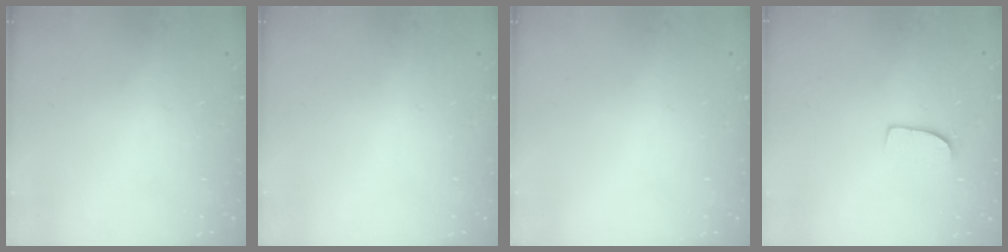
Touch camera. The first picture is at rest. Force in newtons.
{"total": 0.0}
{"total": 0.0}
{"total": 6.8, "press": 6.8, "slide": 0.4}